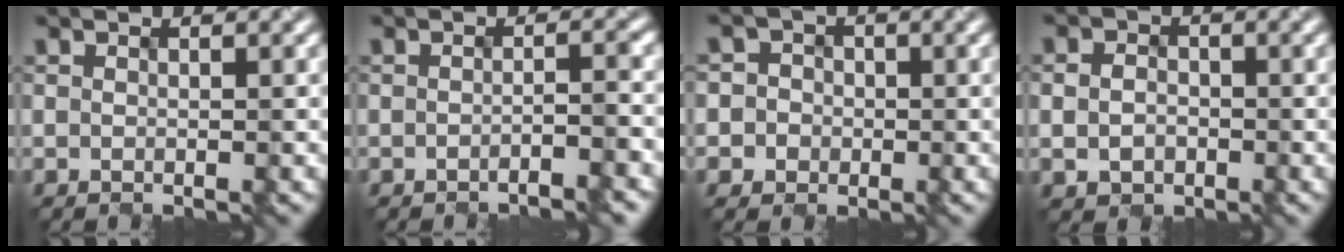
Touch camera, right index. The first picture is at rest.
{"total": 2.4, "force": [-1.6, 0.3, 1.8], "torque": [-0.020, 0.004, -0.021]}
{"total": 2.5, "force": [-0.5, 2.4, -0.1], "torque": [0.012, 0.009, -0.011]}
{"total": 2.2, "force": [-1.1, 1.7, 0.7], "torque": [-0.021, -0.005, -0.009]}